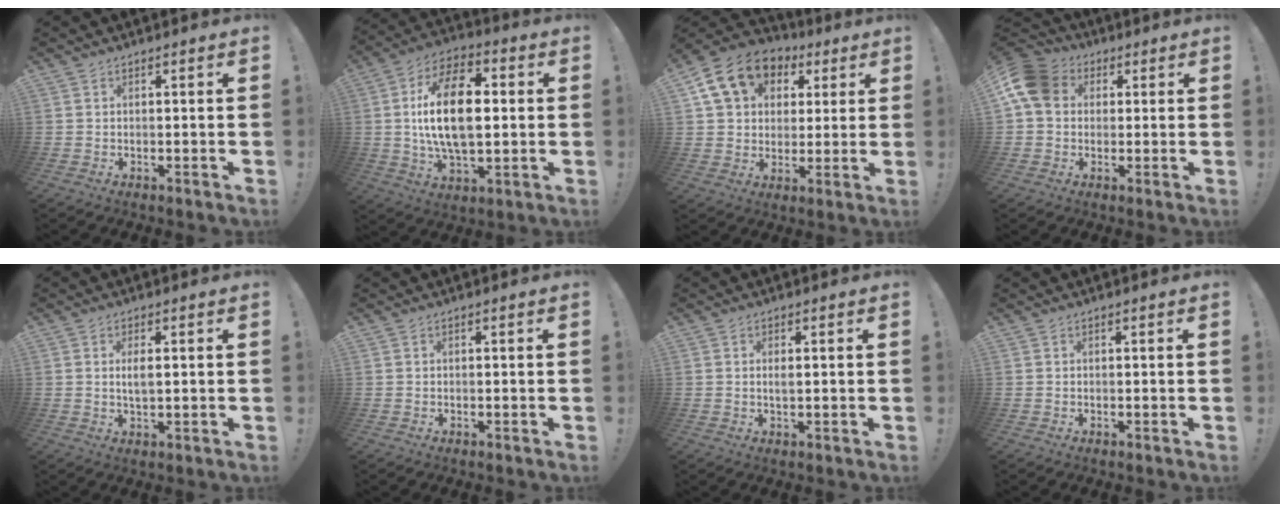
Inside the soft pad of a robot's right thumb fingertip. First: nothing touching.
{"total": 20.1, "force": [1.2, 10.9, 16.9], "torque": [-0.303, 0.005, 0.011]}
{"total": 15.9, "force": [7.0, 12.1, 7.6], "torque": [-0.113, -0.024, 0.138]}
{"total": 11.5, "force": [2.6, 9.0, 6.6], "torque": [-0.125, 0.002, 0.051]}
{"total": 3.1, "force": [0.6, 1.1, 2.8], "torque": [-0.050, -0.008, 0.004]}
{"total": 0.0}
{"total": 1.5, "force": [0.2, 0.5, 1.4], "torque": [-0.023, -0.002, 0.002]}
{"total": 0.0}